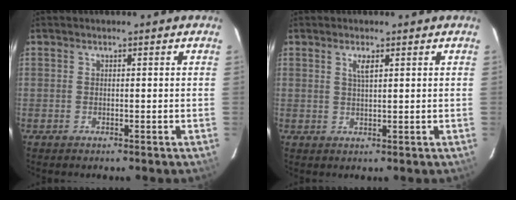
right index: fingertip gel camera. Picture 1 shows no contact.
{"total": 2.1, "force": [1.0, 0.5, 1.7], "torque": [-0.031, 0.001, 0.017]}